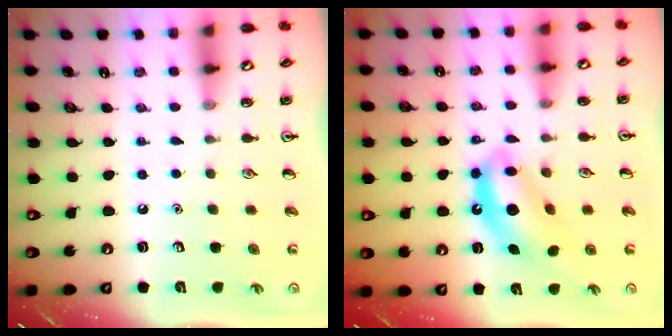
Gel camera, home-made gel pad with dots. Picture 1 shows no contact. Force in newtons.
{"total": 10.0, "press": 9.5, "slide": 3.1}